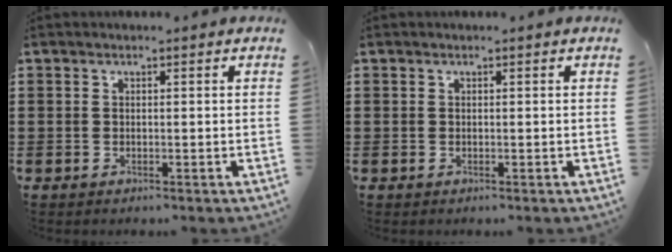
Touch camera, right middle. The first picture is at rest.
{"total": 0.0}